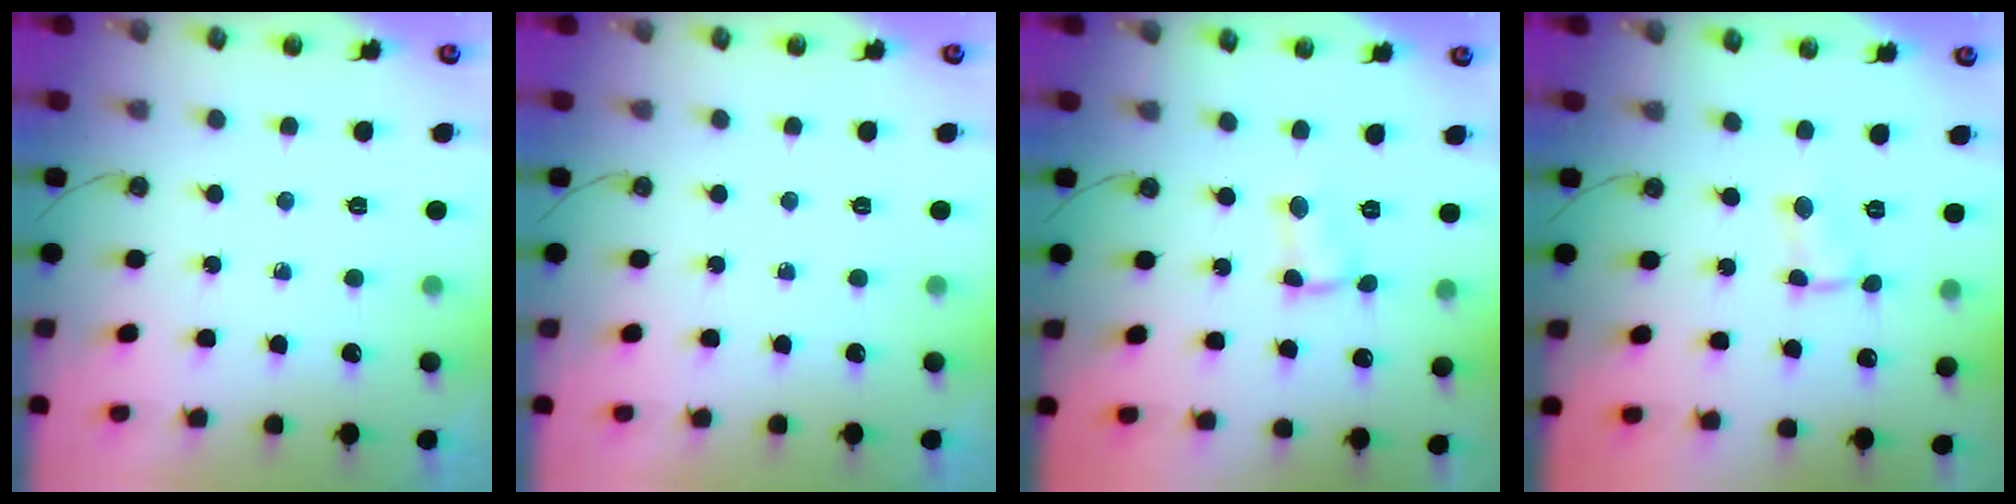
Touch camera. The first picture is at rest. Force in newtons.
{"total": 0.0}
{"total": 1.9, "press": 1.9, "slide": 0.4}
{"total": 1.5, "press": 1.5, "slide": 0.2}